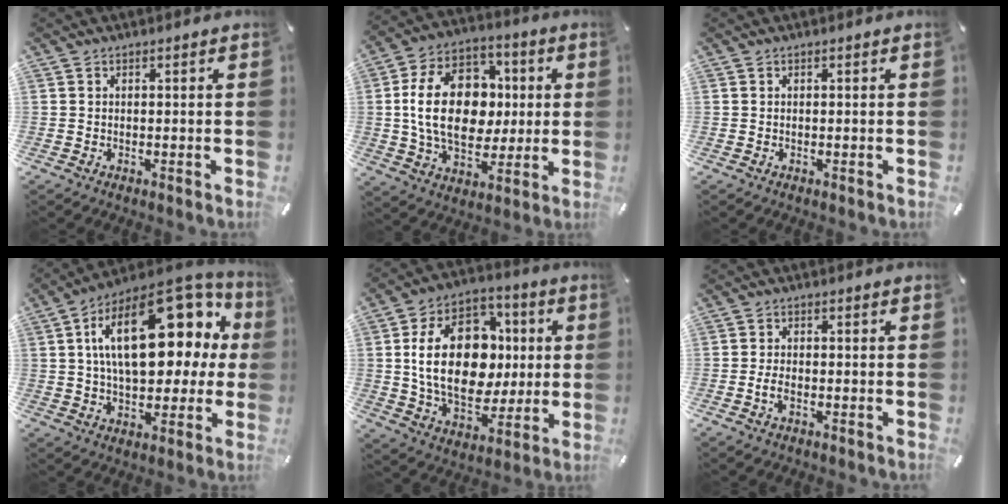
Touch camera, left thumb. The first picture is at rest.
{"total": 20.6, "force": [1.0, 14.8, 14.2], "torque": [-0.264, 0.013, 0.016]}
{"total": 0.0}
{"total": 24.9, "force": [7.7, 13.3, 19.5], "torque": [-0.320, -0.039, 0.132]}
{"total": 22.9, "force": [1.8, 16.1, 16.2], "torque": [-0.299, 0.004, 0.031]}
{"total": 2.9, "force": [-1.1, 1.5, 2.2], "torque": [-0.052, 0.000, -0.022]}